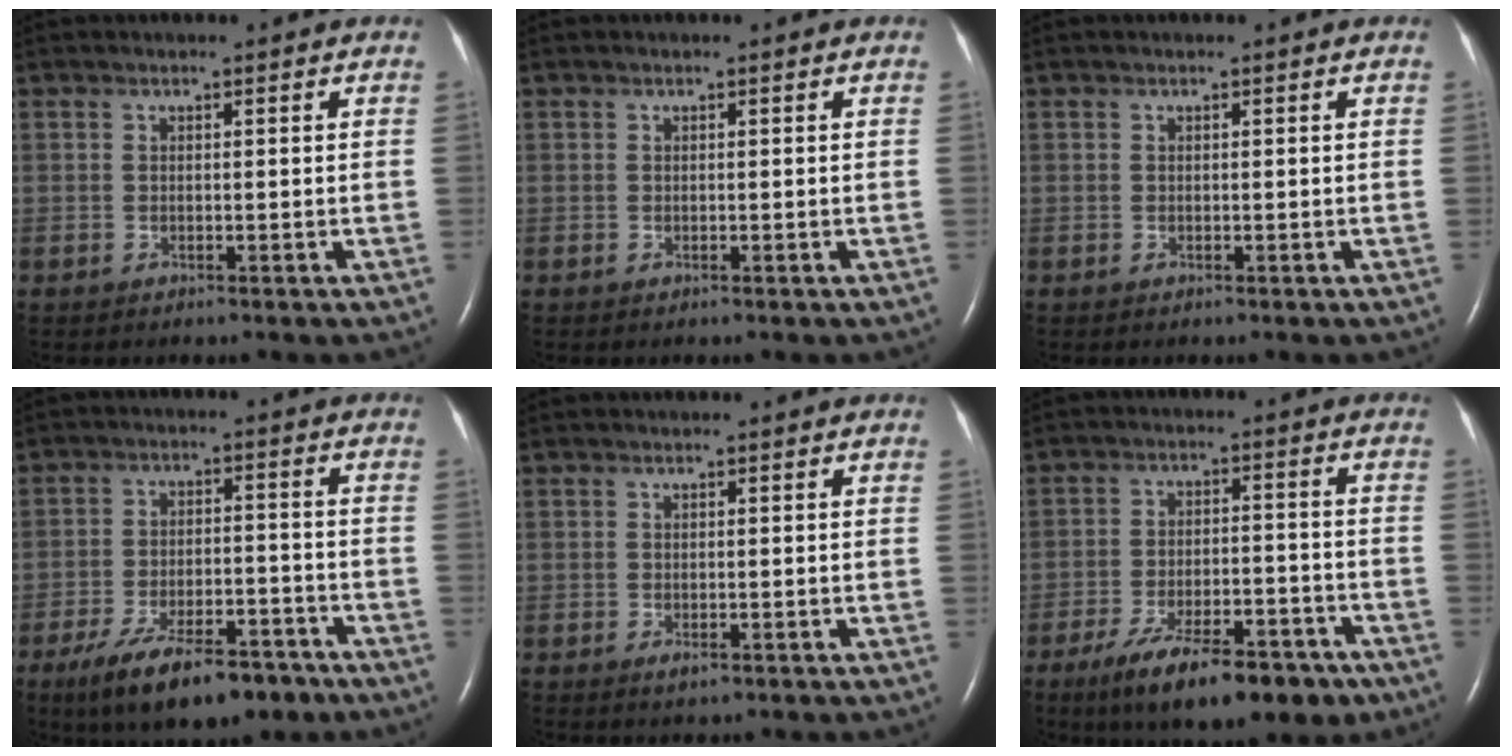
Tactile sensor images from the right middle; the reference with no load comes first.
{"total": 0.0}
{"total": 0.0}
{"total": 13.0, "force": [-9.1, 4.4, 8.2], "torque": [-0.138, -0.009, -0.146]}
{"total": 1.1, "force": [-0.5, 0.4, 0.8], "torque": [-0.015, -0.002, -0.006]}
{"total": 15.1, "force": [-10.2, 4.9, 9.9], "torque": [-0.141, -0.007, -0.158]}